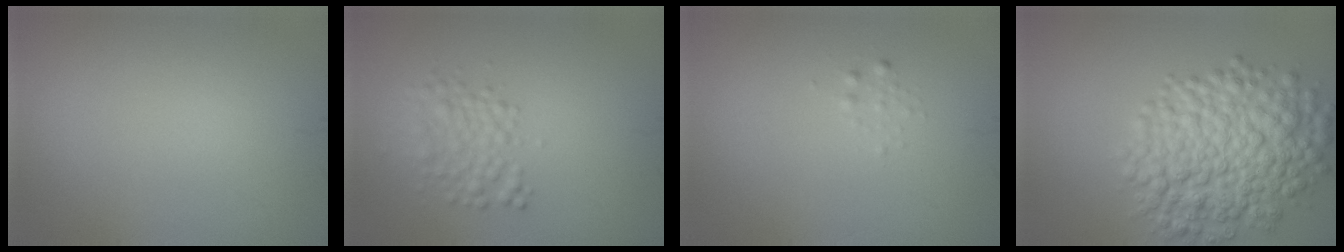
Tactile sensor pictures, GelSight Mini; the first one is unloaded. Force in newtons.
{"total": 2.9, "press": 2.9, "slide": 0.0}
{"total": 0.6, "press": 0.6, "slide": 0.1}
{"total": 8.9, "press": 8.9, "slide": 0.1}